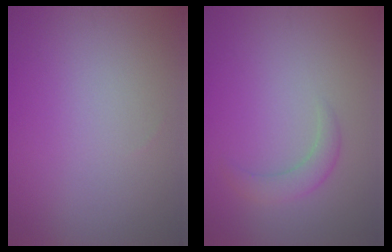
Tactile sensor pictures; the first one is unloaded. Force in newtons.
{"total": 2.0, "press": 2.0, "slide": 0.1}